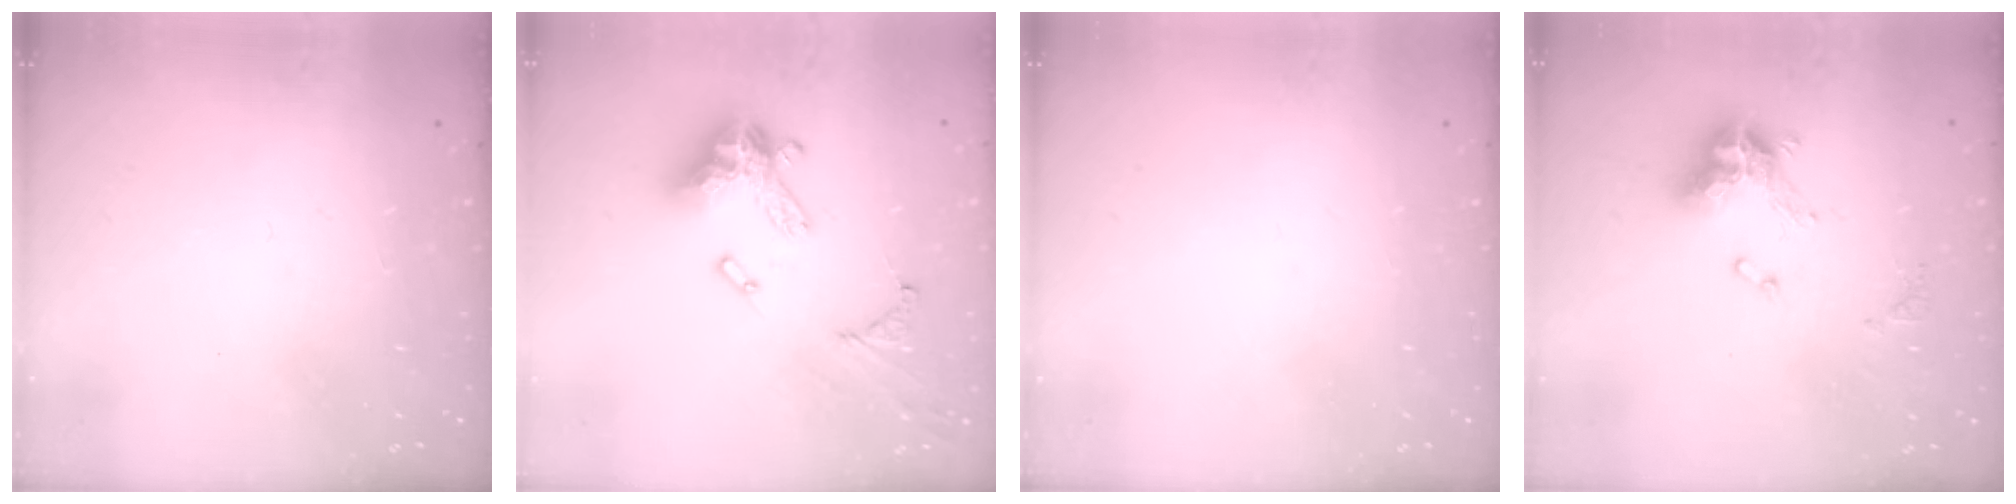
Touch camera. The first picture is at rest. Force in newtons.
{"total": 16.1, "press": 16.0, "slide": 1.8}
{"total": 0.0}
{"total": 11.0, "press": 10.9, "slide": 0.8}